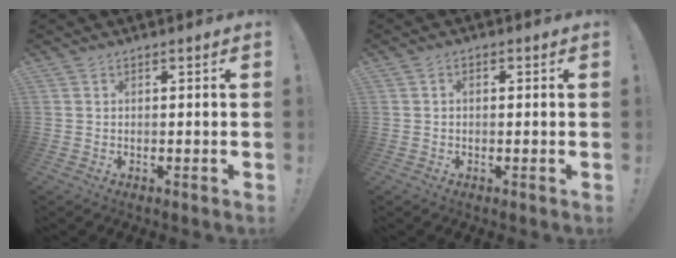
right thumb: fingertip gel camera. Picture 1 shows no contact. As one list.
[{"total": 1.0, "force": [-0.4, 0.7, 0.7], "torque": [-0.014, 0.005, -0.007]}]